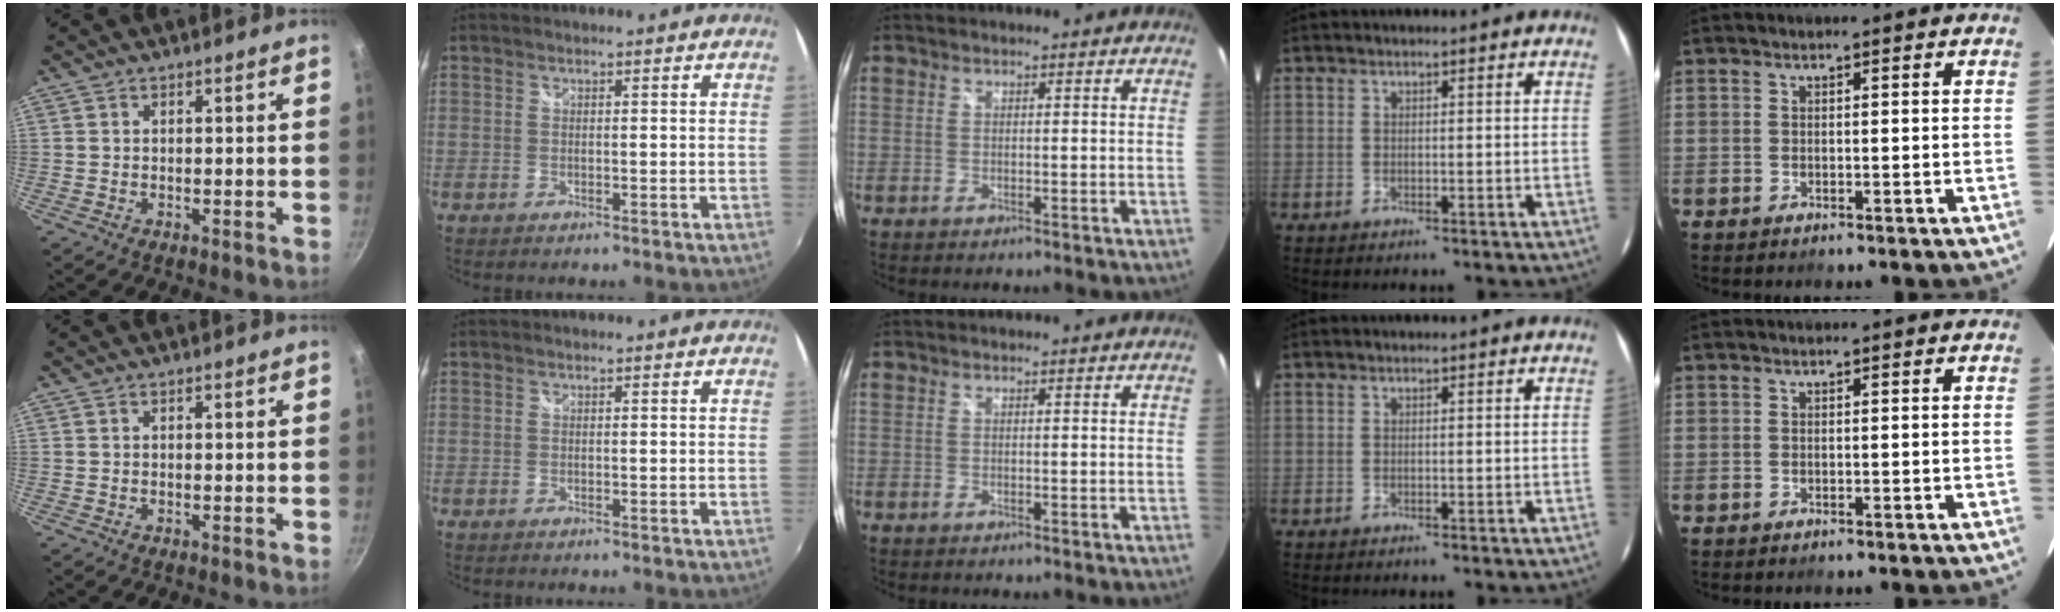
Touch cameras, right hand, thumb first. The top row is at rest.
{}